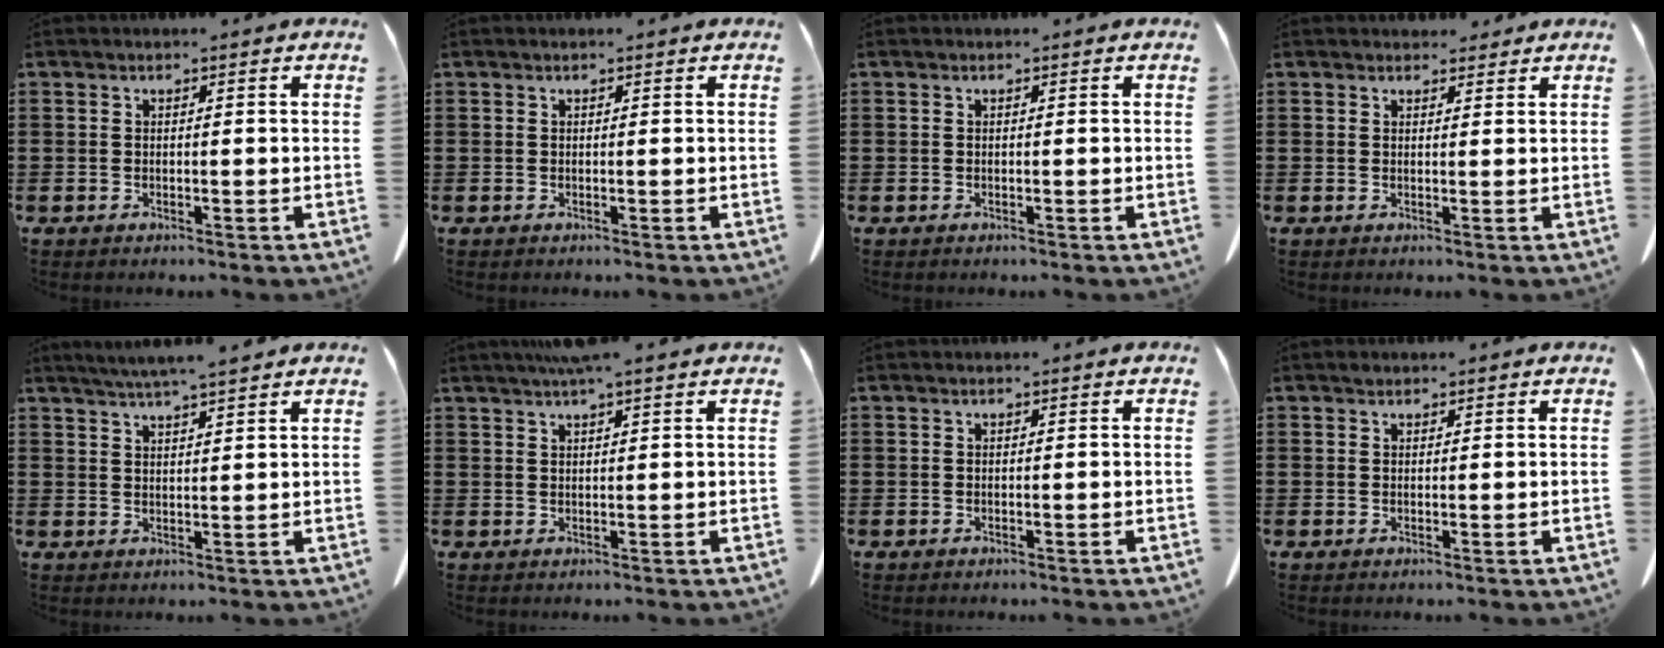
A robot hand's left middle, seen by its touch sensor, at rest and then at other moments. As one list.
[{"total": 0.0}, {"total": 0.0}, {"total": 2.0, "force": [1.8, 0.9, 0.3], "torque": [-0.002, 0.000, 0.033]}, {"total": 3.6, "force": [3.2, -0.2, 1.5], "torque": [-0.038, -0.005, 0.057]}, {"total": 2.8, "force": [2.1, 0.2, 1.8], "torque": [-0.040, 0.003, 0.038]}, {"total": 0.0}, {"total": 0.5, "force": [0.4, 0.4, 0.1], "torque": [-0.002, 0.003, 0.007]}]